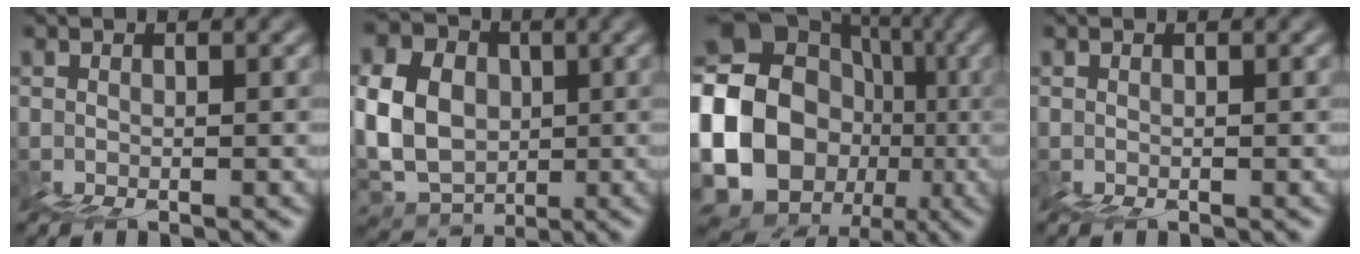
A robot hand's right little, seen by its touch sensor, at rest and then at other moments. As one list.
[{"total": 6.1, "force": [1.5, 4.9, 3.2], "torque": [-0.078, 0.010, 0.034]}, {"total": 13.8, "force": [-0.5, 12.0, 6.9], "torque": [-0.129, 0.001, -0.001]}, {"total": 0.0}]